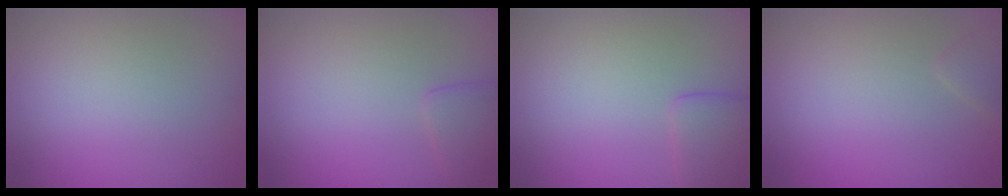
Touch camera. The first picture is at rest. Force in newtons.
{"total": 1.8, "press": 1.8, "slide": 0.2}
{"total": 2.4, "press": 2.4, "slide": 0.2}
{"total": 1.0, "press": 1.0, "slide": 0.0}